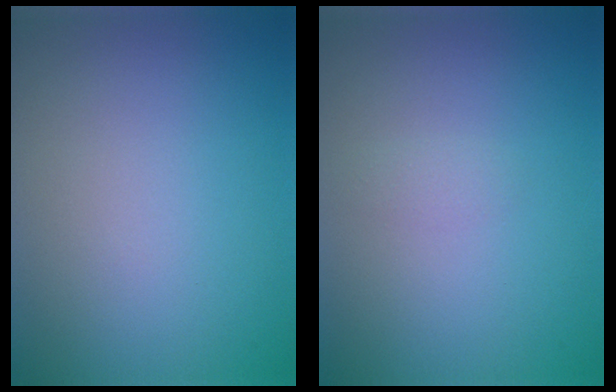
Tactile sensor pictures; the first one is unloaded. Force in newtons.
{"total": 0.7, "press": 0.7, "slide": 0.0}